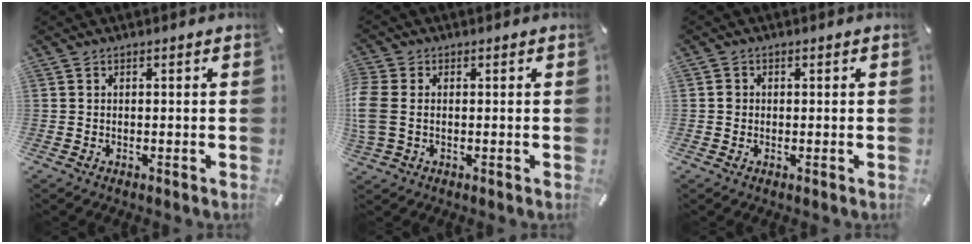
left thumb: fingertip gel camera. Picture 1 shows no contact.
{"total": 5.1, "force": [-0.1, 3.5, 3.7], "torque": [-0.102, -0.003, -0.008]}
{"total": 1.2, "force": [-0.1, 1.2, 0.4], "torque": [-0.007, 0.006, -0.004]}